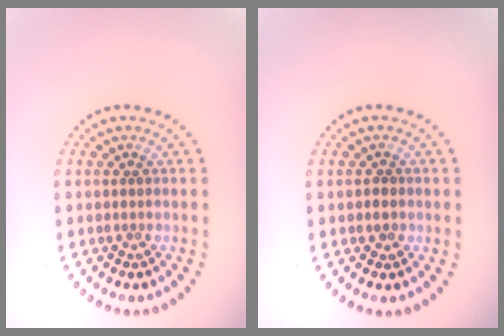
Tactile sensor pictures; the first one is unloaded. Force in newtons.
{"total": 0.6, "press": 0.6, "slide": 0.3}